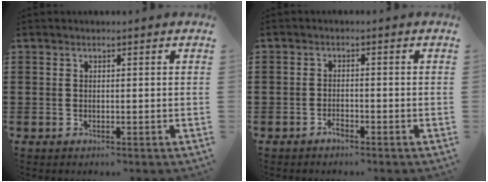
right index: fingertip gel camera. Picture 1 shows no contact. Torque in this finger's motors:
{"motor_torque": [1.06, 1.08, 0.01, -0.01]}